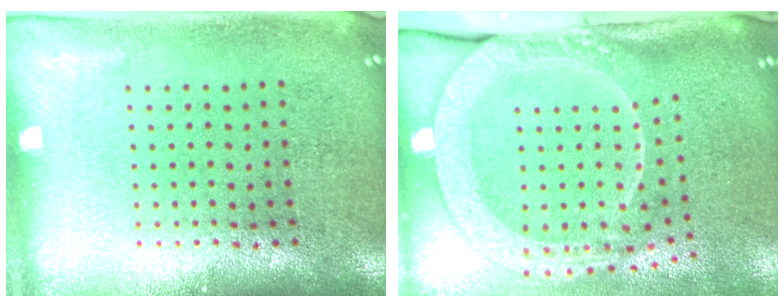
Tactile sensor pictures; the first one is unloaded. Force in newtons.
{"total": 2.8, "press": 2.0, "slide": 1.9}